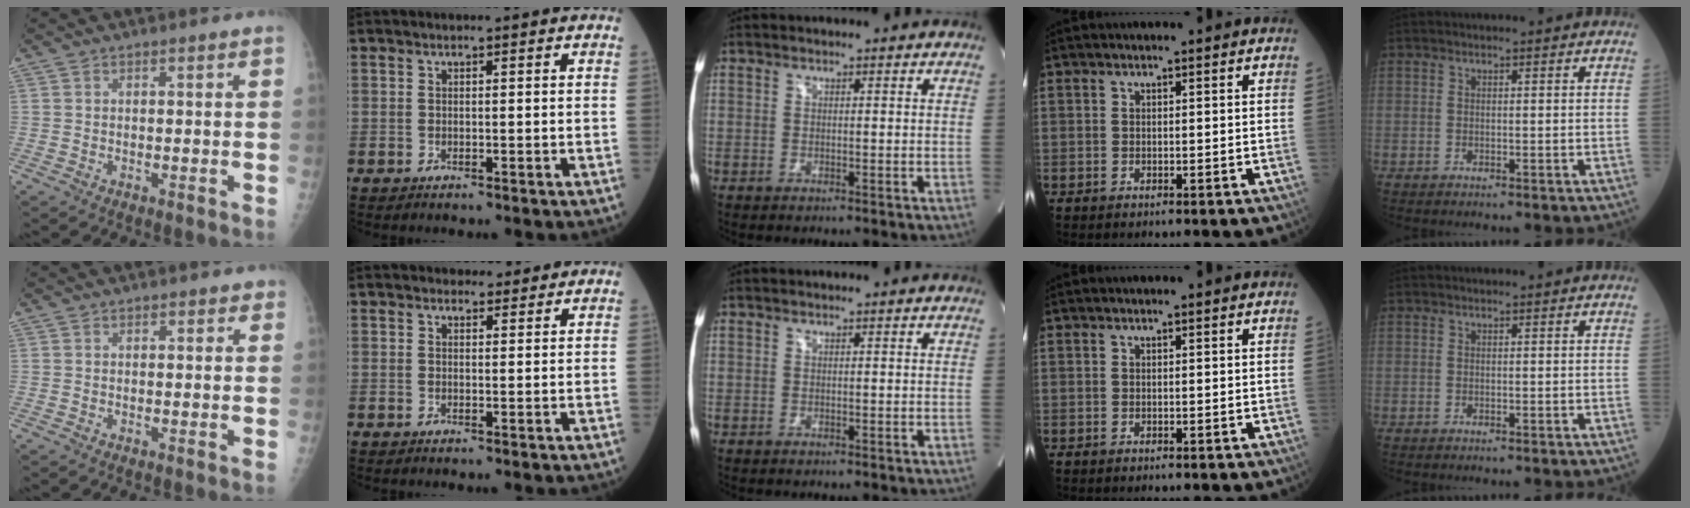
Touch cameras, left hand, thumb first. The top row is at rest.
{"thumb": {"total": 1.1, "force": [0.7, 0.8, 0.3], "torque": [0.010, -0.002, 0.004]}, "index": {"total": 2.1, "force": [1.9, 1.0, 0.1], "torque": [0.000, 0.001, 0.026]}}